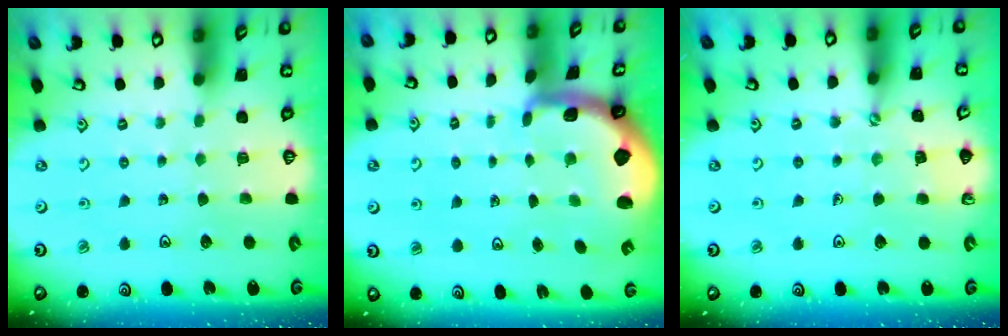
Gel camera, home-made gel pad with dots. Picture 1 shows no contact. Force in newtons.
{"total": 1.9, "press": 1.9, "slide": 0.4}
{"total": 2.1, "press": 2.1, "slide": 0.4}